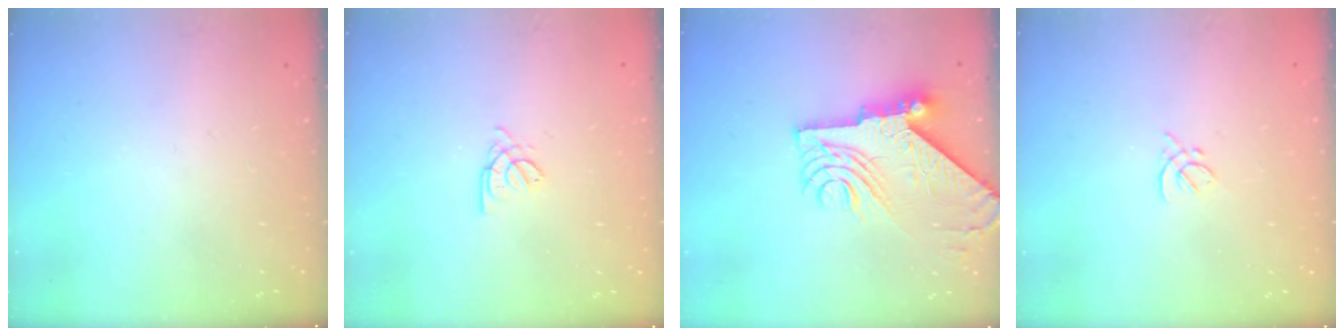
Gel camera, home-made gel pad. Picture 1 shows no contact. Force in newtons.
{"total": 2.0, "press": 2.0, "slide": 0.4}
{"total": 11.9, "press": 11.9, "slide": 1.2}
{"total": 2.0, "press": 1.9, "slide": 0.7}